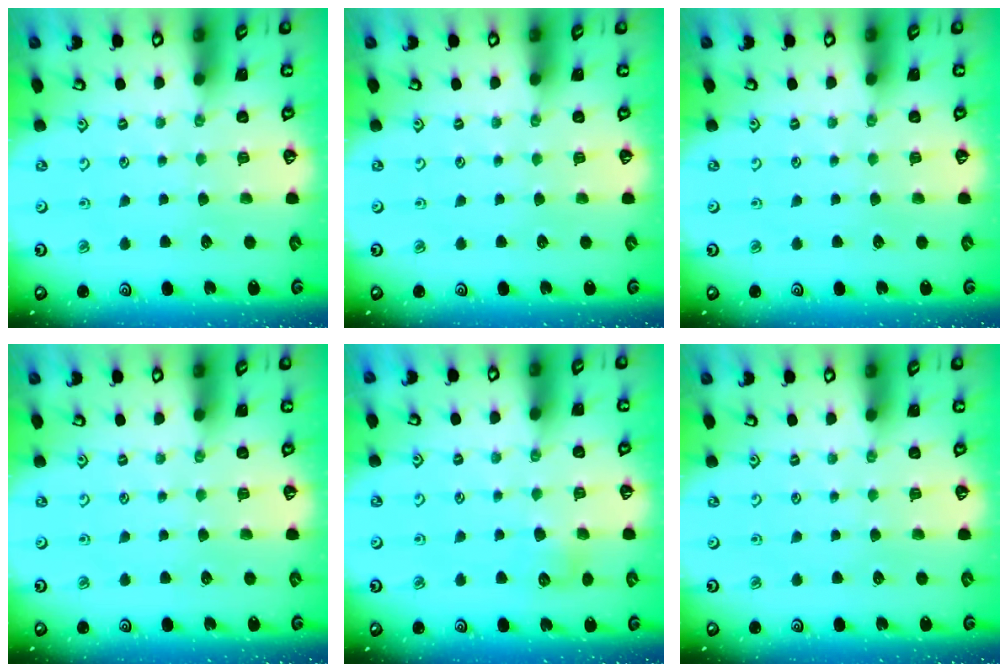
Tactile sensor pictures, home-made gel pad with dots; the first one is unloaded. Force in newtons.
{"total": 0.0}
{"total": 0.0}
{"total": 0.0}
{"total": 5.6, "press": 5.6, "slide": 0.5}
{"total": 0.0}